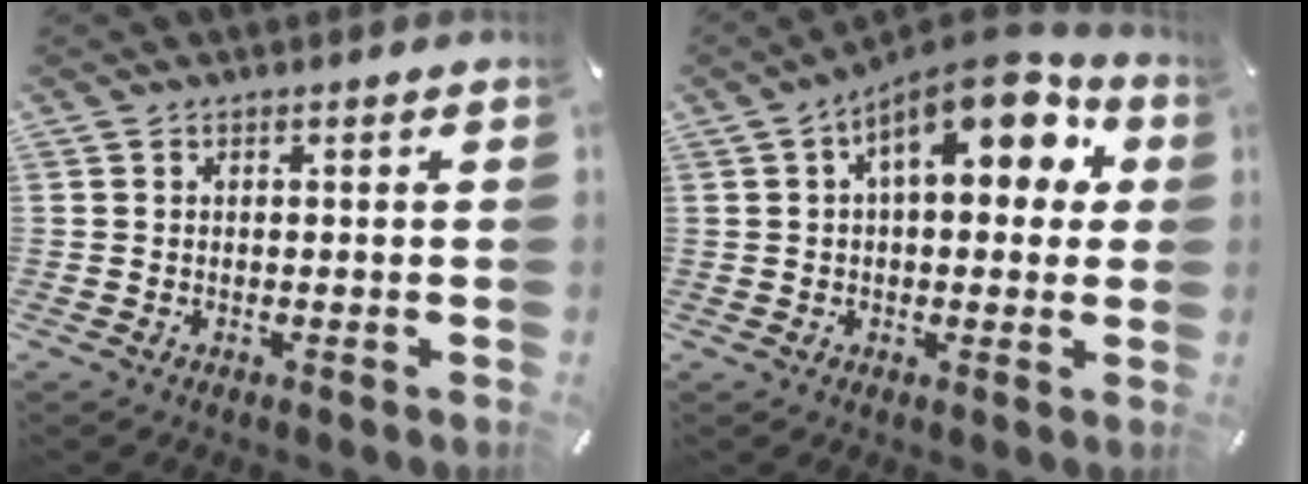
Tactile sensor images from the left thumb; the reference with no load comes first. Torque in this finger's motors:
{"motor_torque": [2.21, 2.80, 1.50, -1.27, 0.34]}